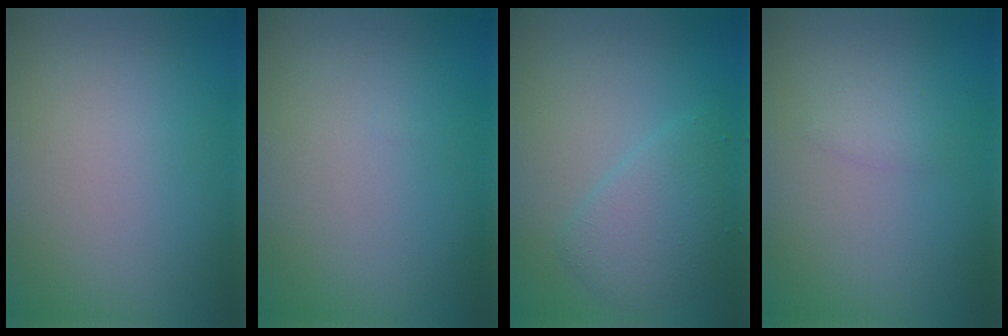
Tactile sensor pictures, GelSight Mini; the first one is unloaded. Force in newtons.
{"total": 0.0}
{"total": 3.0, "press": 3.0, "slide": 0.2}
{"total": 1.0, "press": 1.0, "slide": 0.1}